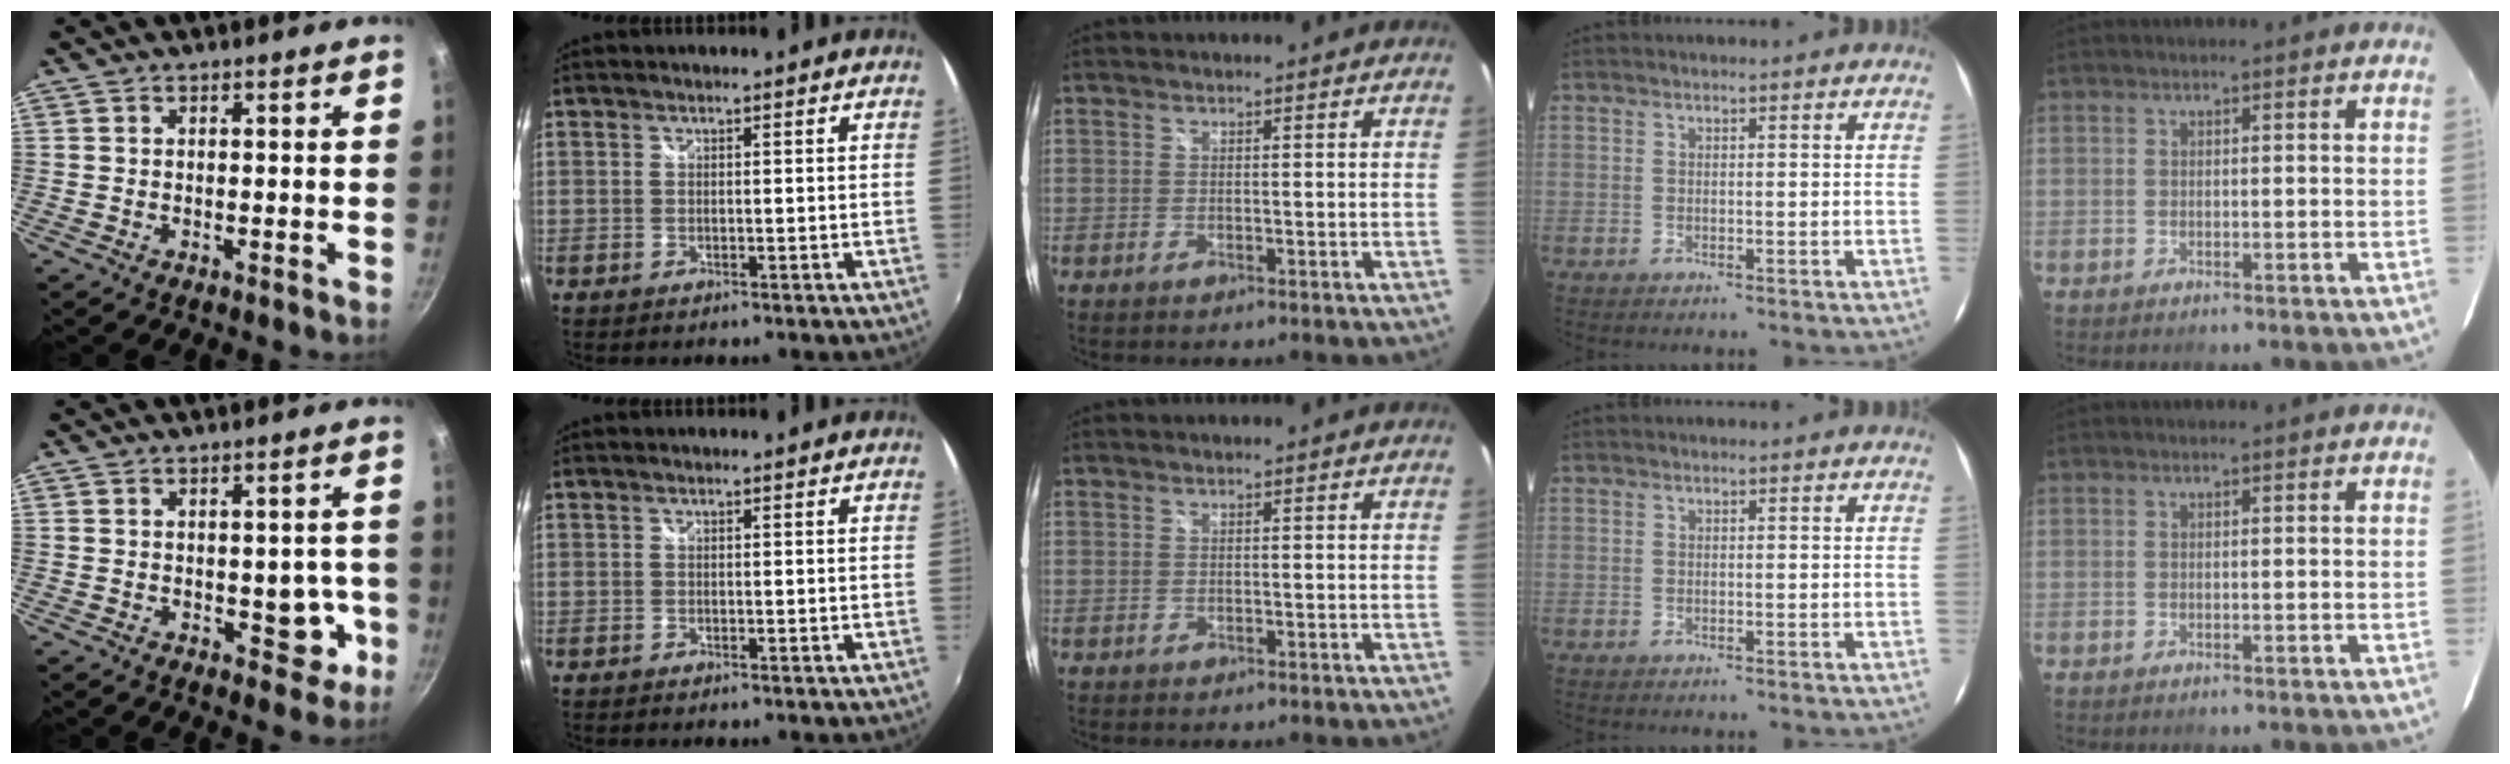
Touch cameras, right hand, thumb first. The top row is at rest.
{"thumb": {"total": 6.1, "force": [-1.2, 3.9, 4.6], "torque": [-0.019, 0.010, -0.010]}}